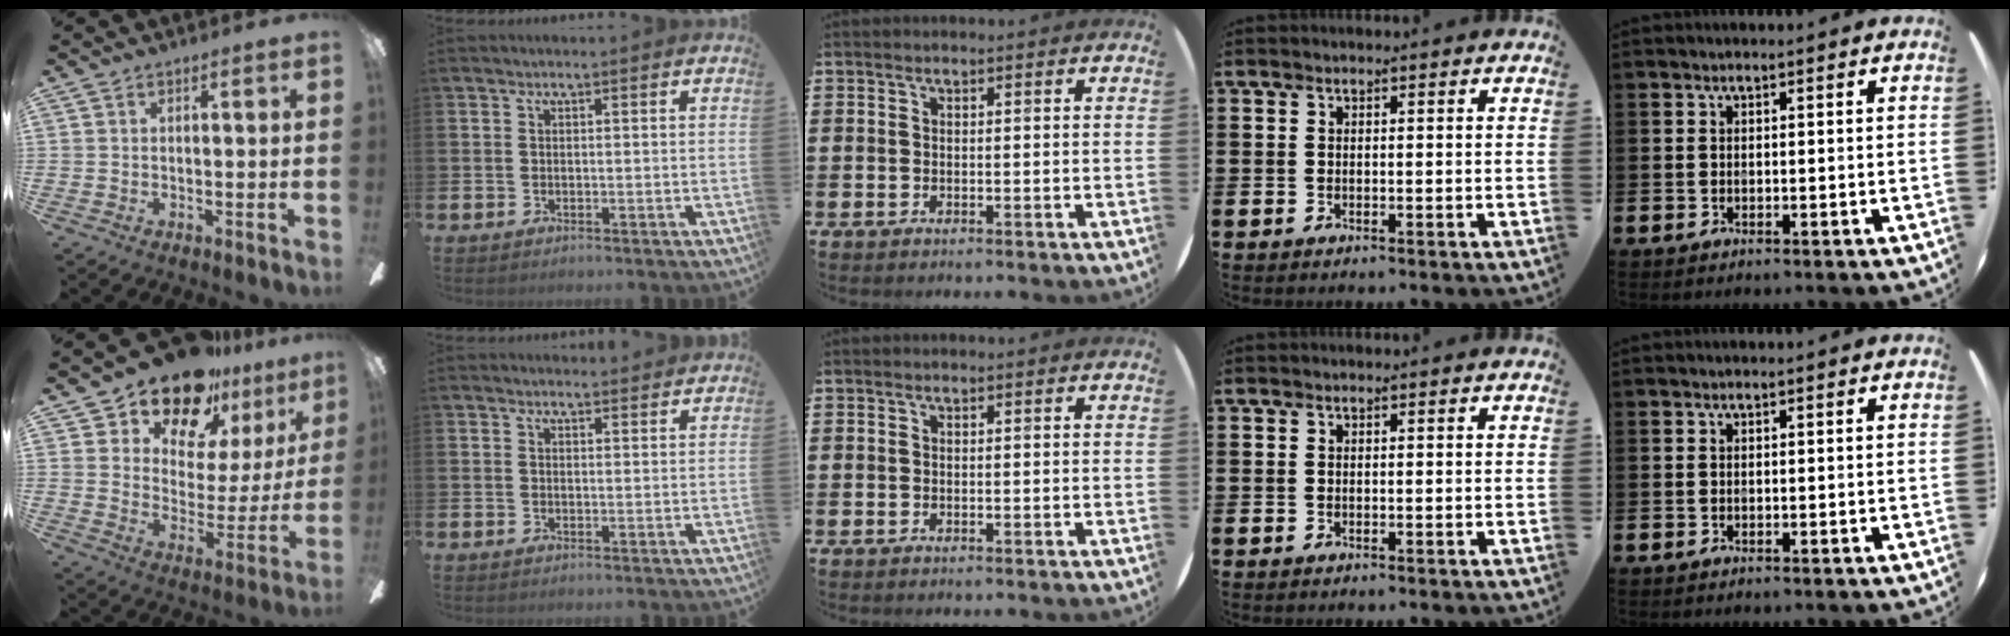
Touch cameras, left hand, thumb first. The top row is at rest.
{"thumb": {"total": 17.7, "force": [14.5, 8.0, 6.1], "torque": [-0.115, -0.103, 0.258]}, "index": {"total": 1.7, "force": [1.7, 0.4, -0.1], "torque": [0.008, -0.008, 0.029]}}